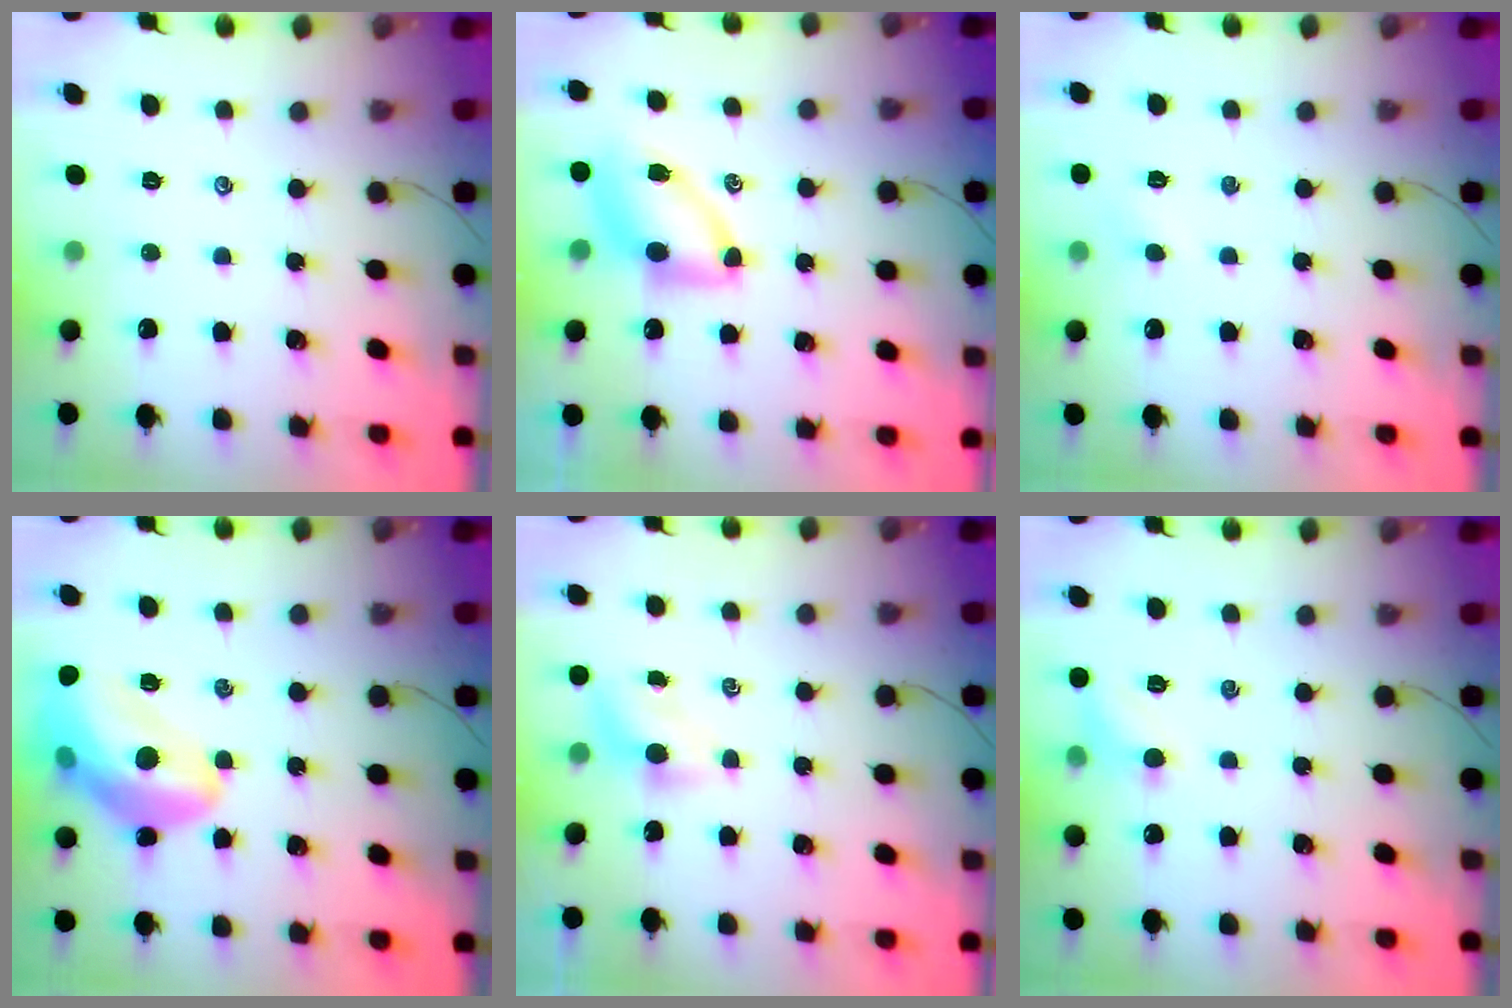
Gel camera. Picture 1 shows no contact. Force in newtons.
{"total": 7.6, "press": 7.6, "slide": 0.8}
{"total": 3.0, "press": 2.9, "slide": 0.8}
{"total": 17.4, "press": 17.3, "slide": 1.9}
{"total": 3.9, "press": 3.8, "slide": 1.0}
{"total": 6.1, "press": 6.0, "slide": 1.5}